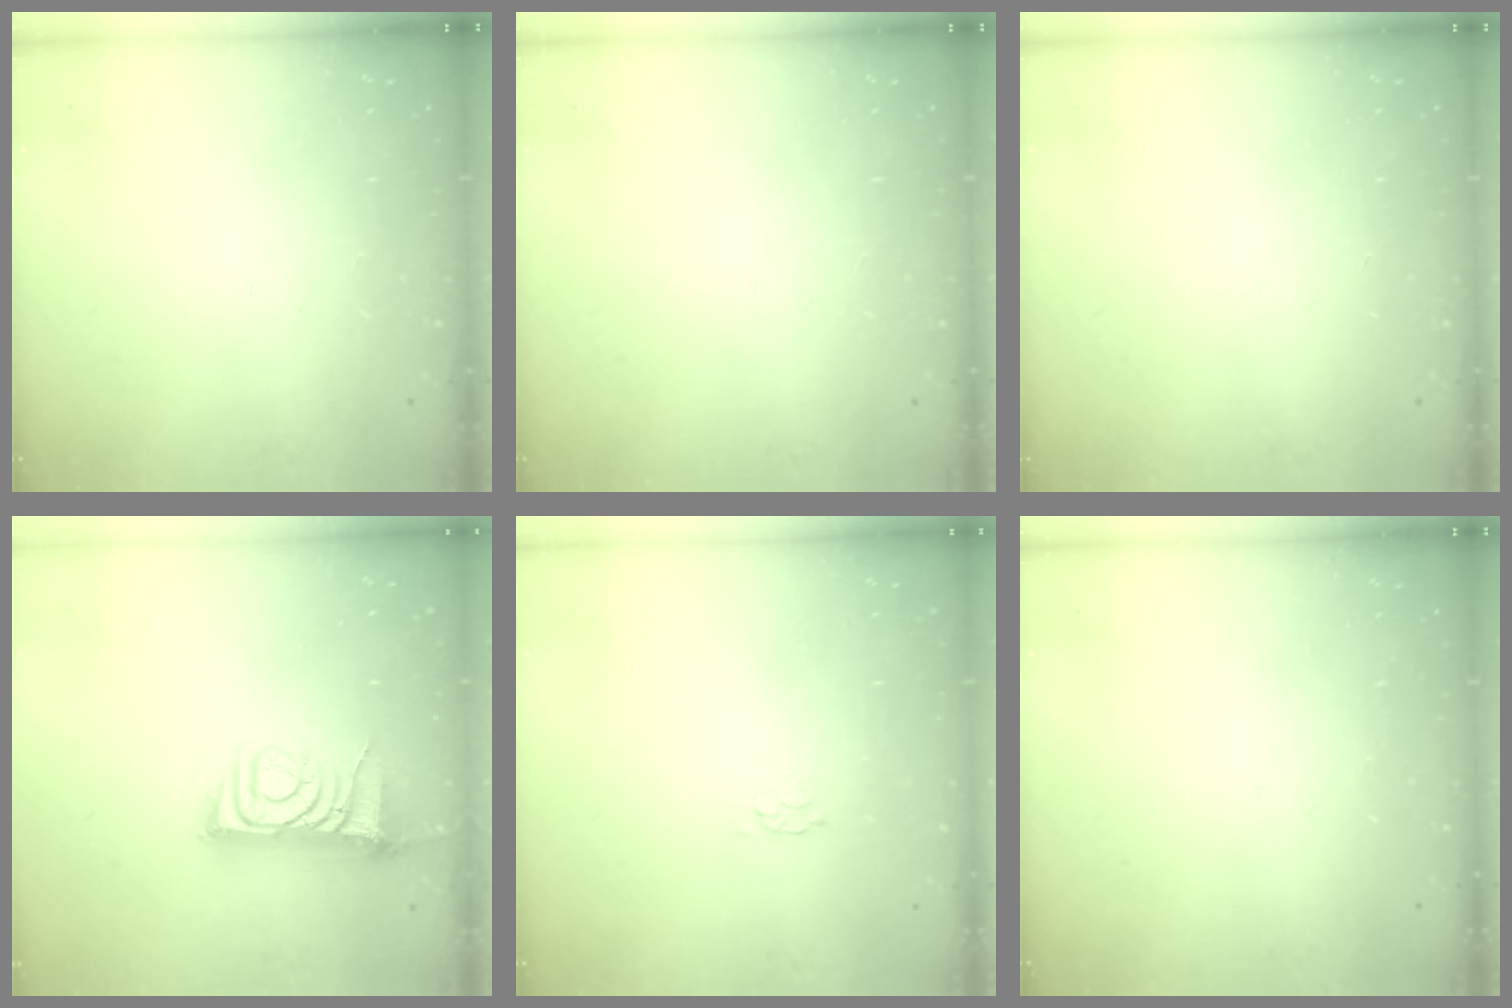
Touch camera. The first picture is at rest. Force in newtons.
{"total": 0.0}
{"total": 0.0}
{"total": 8.1, "press": 8.0, "slide": 1.0}
{"total": 2.9, "press": 2.9, "slide": 0.4}
{"total": 0.0}